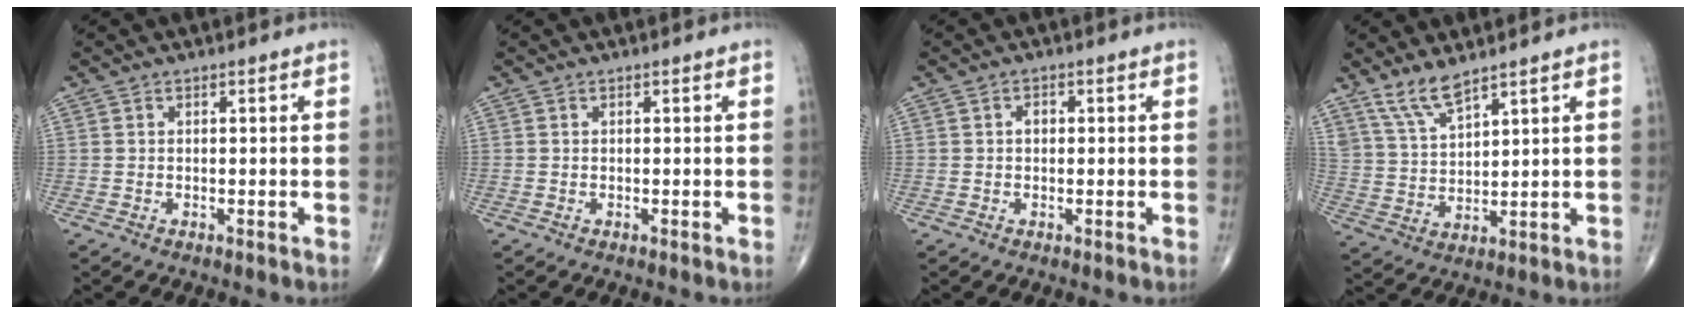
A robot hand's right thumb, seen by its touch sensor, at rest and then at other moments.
{"total": 0.0}
{"total": 1.4, "force": [0.1, 1.0, 0.9], "torque": [-0.009, 0.004, -0.001]}
{"total": 7.1, "force": [5.7, 1.7, 3.8], "torque": [-0.075, -0.030, 0.124]}